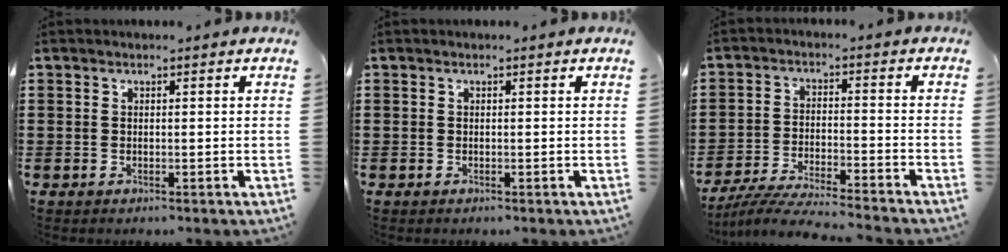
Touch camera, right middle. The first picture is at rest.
{"total": 0.0}
{"total": 5.8, "force": [-5.5, 0.0, 1.8], "torque": [-0.039, -0.011, -0.109]}